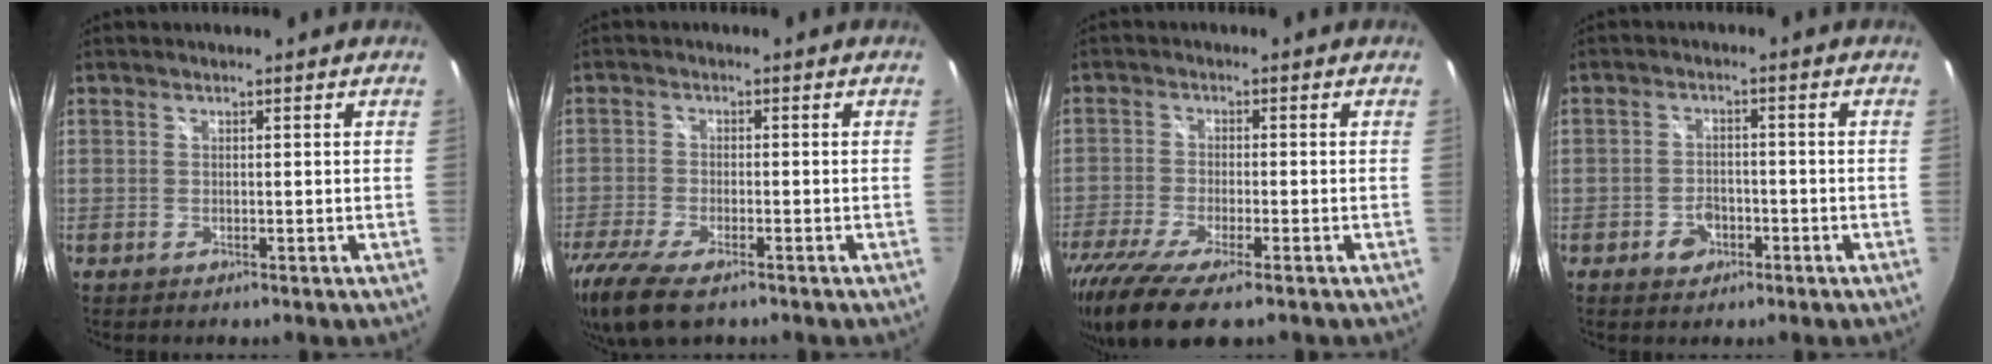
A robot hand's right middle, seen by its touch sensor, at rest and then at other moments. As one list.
[{"total": 12.4, "force": [-8.9, 4.2, 7.7], "torque": [-0.188, -0.054, -0.165]}, {"total": 13.1, "force": [-9.4, 2.8, 8.8], "torque": [-0.193, -0.056, -0.168]}, {"total": 3.7, "force": [-2.1, 2.7, 1.5], "torque": [-0.033, 0.006, -0.029]}]